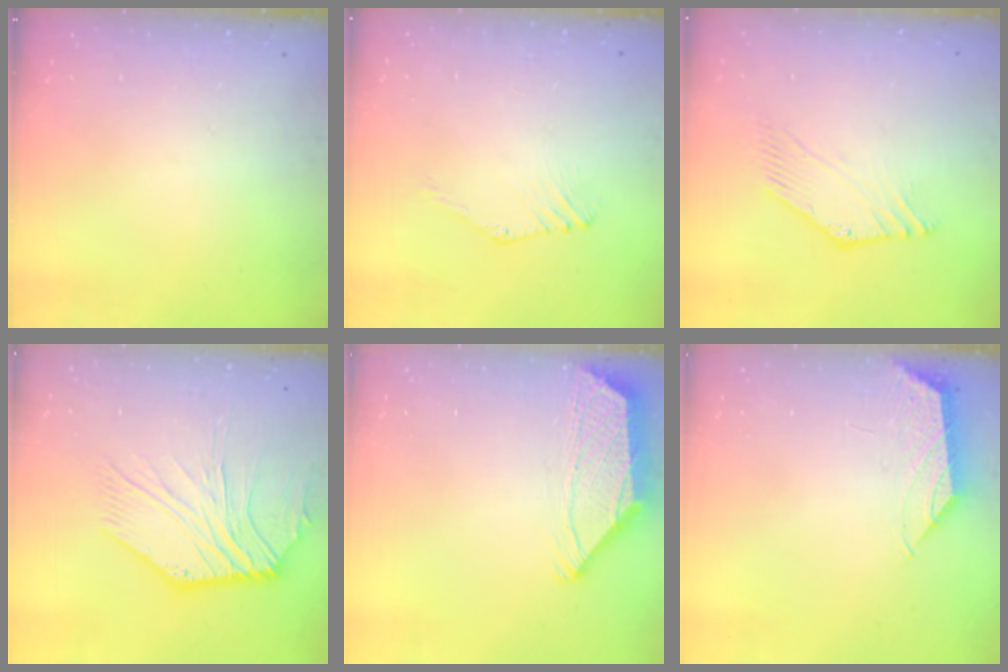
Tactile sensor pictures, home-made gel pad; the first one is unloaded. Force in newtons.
{"total": 0.0}
{"total": 0.8, "press": 0.7, "slide": 0.2}
{"total": 7.7, "press": 7.6, "slide": 0.6}
{"total": 2.1, "press": 2.0, "slide": 0.8}
{"total": 0.9, "press": 0.8, "slide": 0.4}